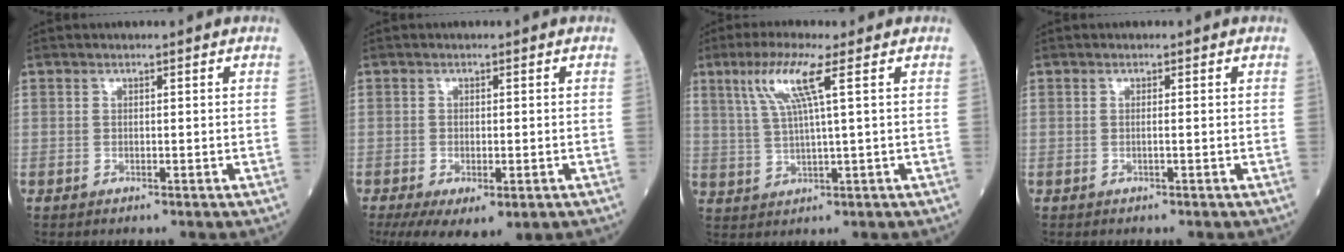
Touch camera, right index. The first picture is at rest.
{"total": 8.6, "force": [-4.6, 3.6, 6.3], "torque": [-0.110, -0.022, -0.068]}
{"total": 7.4, "force": [3.3, -0.3, 6.7], "torque": [-0.140, 0.009, 0.069]}
{"total": 0.6, "force": [-0.1, -0.1, 0.6], "torque": [-0.012, -0.001, -0.002]}